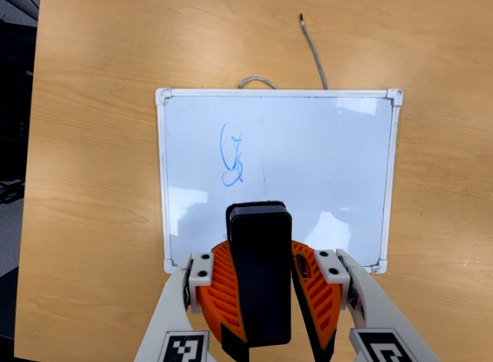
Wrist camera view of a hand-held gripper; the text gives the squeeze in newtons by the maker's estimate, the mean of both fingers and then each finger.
{"total": 11.5, "left": 11.1, "right": 11.8}